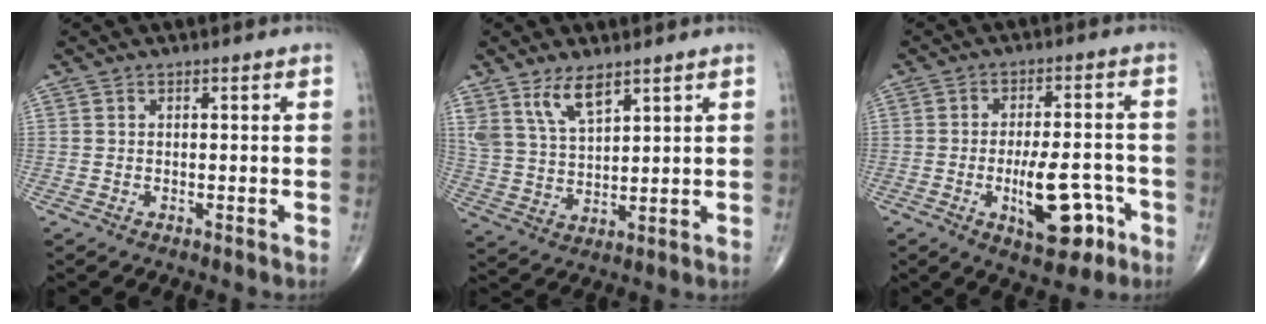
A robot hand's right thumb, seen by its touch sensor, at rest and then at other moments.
{"total": 7.8, "force": [5.2, 3.0, 4.9], "torque": [-0.087, -0.026, 0.108]}
{"total": 11.6, "force": [-4.3, 5.0, 9.6], "torque": [-0.131, 0.020, -0.057]}